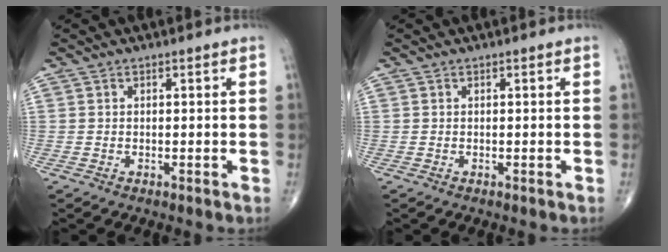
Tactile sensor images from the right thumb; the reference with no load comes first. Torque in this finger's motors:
{"motor_torque": [0.00, 0.00, 0.00, 0.00, 0.01]}